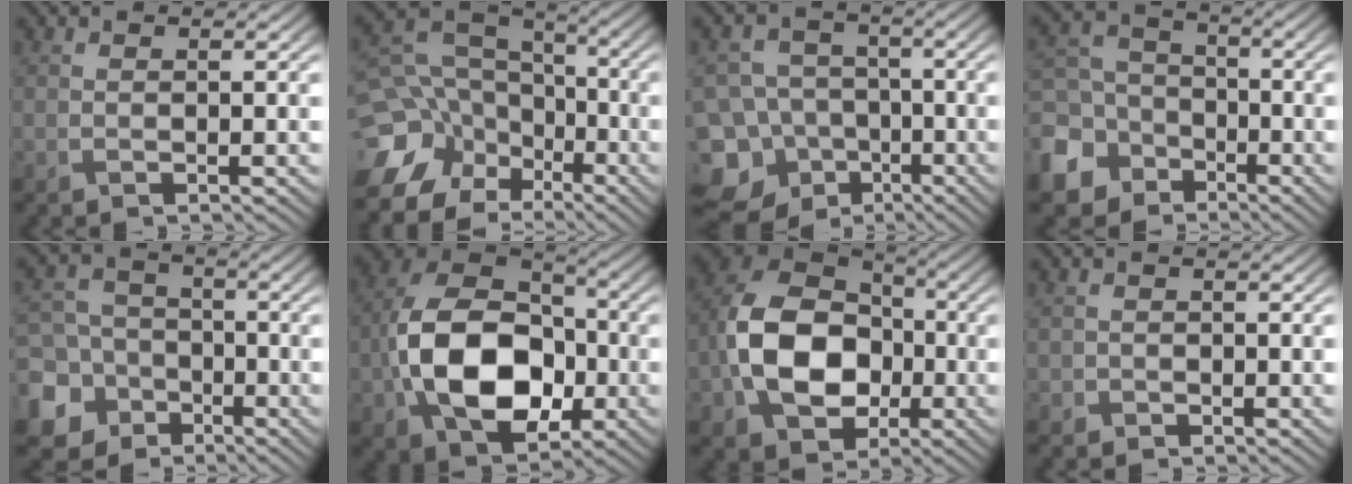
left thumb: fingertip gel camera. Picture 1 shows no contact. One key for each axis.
{"total": 17.7, "fx": -7.9, "fy": 13.9, "fz": 7.6, "tx": -0.211, "ty": -0.047, "tz": -0.122}
{"total": 13.9, "fx": -8.4, "fy": 10.5, "fz": 3.5, "tx": -0.115, "ty": -0.035, "tz": -0.141}
{"total": 10.1, "fx": -4.8, "fy": 8.2, "fz": 3.6, "tx": -0.119, "ty": -0.036, "tz": -0.112}
{"total": 11.0, "fx": -4.6, "fy": 9.4, "fz": 3.3, "tx": -0.114, "ty": -0.037, "tz": -0.113}
{"total": 14.8, "fx": -3.1, "fy": 10.1, "fz": 10.3, "tx": -0.207, "ty": -0.009, "tz": -0.064}
{"total": 13.7, "fx": -2.4, "fy": 10.1, "fz": 8.9, "tx": -0.197, "ty": -0.005, "tz": -0.055}
{"total": 1.2, "fx": -0.6, "fy": 1.0, "fz": 0.0, "tx": 0.008, "ty": -0.003, "tz": -0.015}